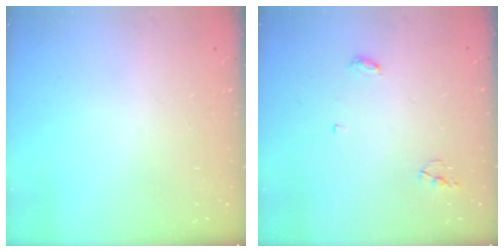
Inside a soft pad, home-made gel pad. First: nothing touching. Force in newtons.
{"total": 4.0, "press": 3.9, "slide": 0.3}